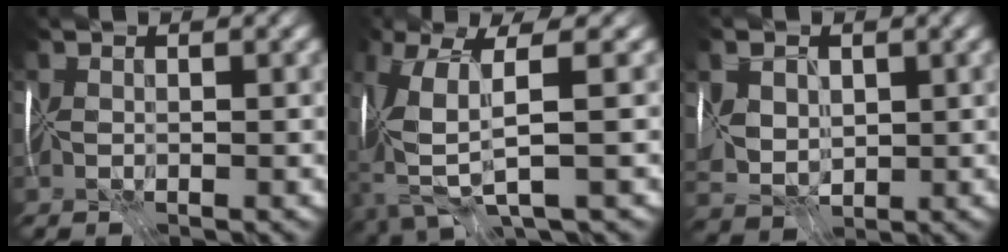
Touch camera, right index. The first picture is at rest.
{"total": 6.3, "force": [-1.3, 1.2, 6.1], "torque": [-0.156, -0.018, -0.021]}
{"total": 4.9, "force": [1.0, 3.8, 3.0], "torque": [-0.062, 0.011, 0.008]}